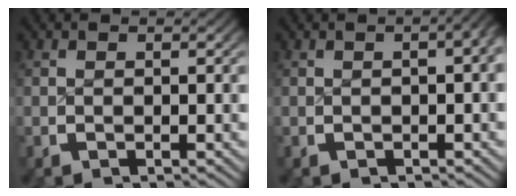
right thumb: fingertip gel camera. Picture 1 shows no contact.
{"total": 4.0, "force": [0.5, 1.7, 3.6], "torque": [-0.031, 0.021, -0.002]}